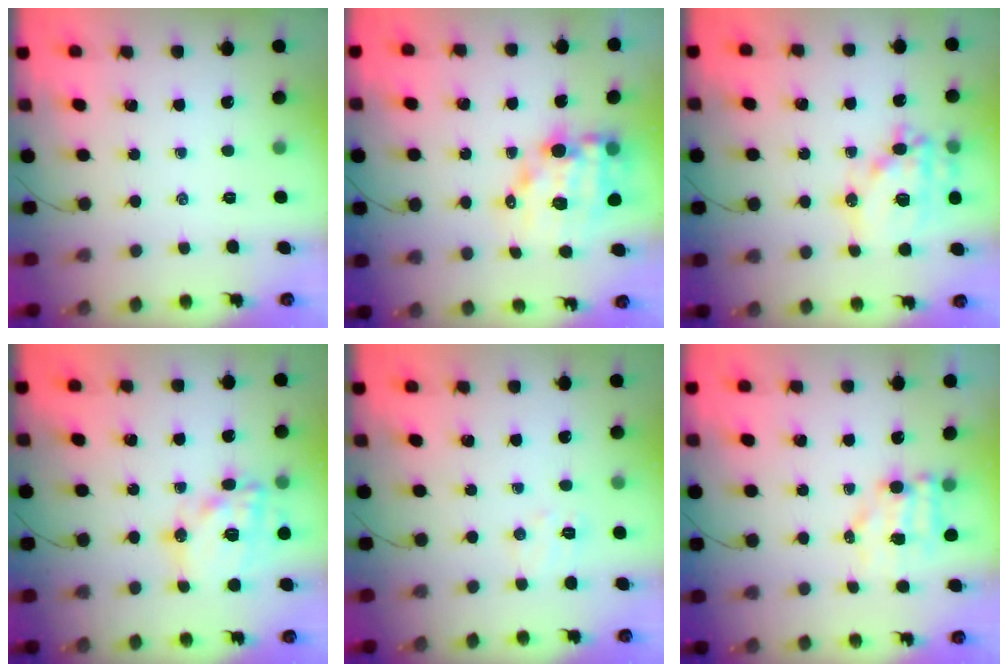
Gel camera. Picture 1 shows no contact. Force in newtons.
{"total": 11.2, "press": 10.7, "slide": 3.3}
{"total": 17.6, "press": 17.2, "slide": 3.4}
{"total": 17.4, "press": 17.1, "slide": 3.1}
{"total": 4.8, "press": 4.7, "slide": 1.0}
{"total": 6.2, "press": 6.2, "slide": 0.7}